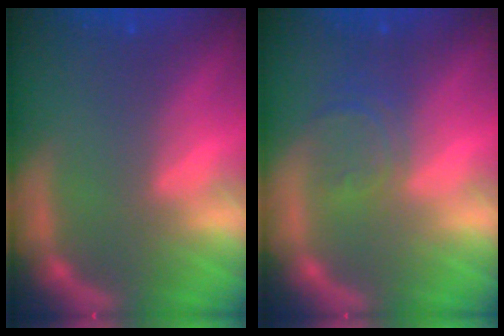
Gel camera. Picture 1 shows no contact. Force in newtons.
{"total": 3.0}